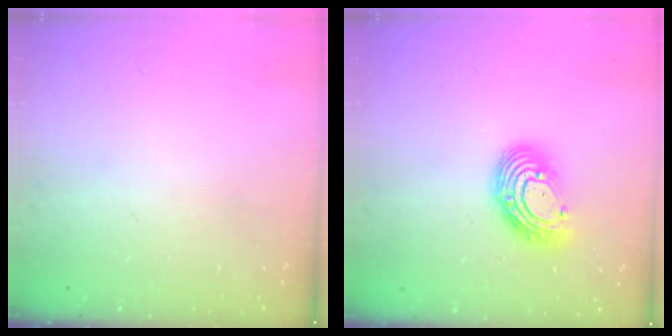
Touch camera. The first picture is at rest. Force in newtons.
{"total": 12.1, "press": 12.0, "slide": 1.1}